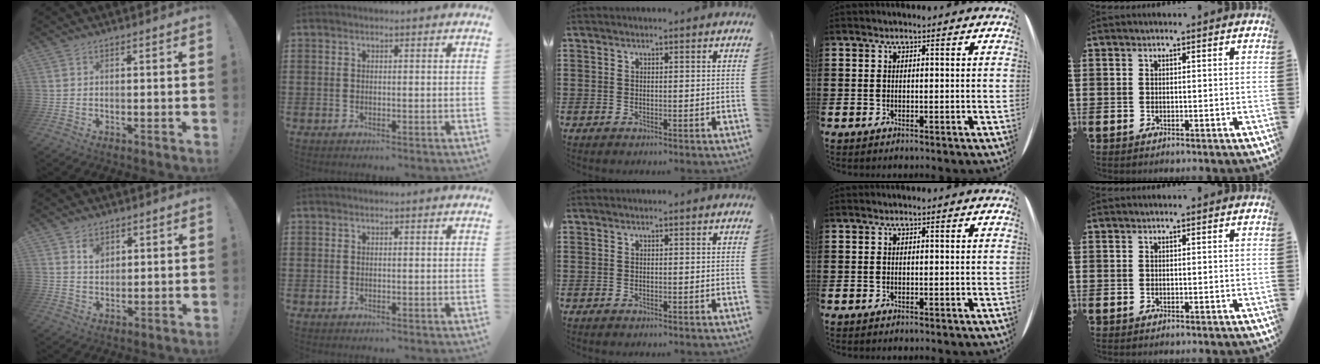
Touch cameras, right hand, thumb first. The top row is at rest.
{"thumb": {"total": 4.3, "force": [2.6, 3.1, 1.5], "torque": [-0.008, -0.016, 0.044]}}